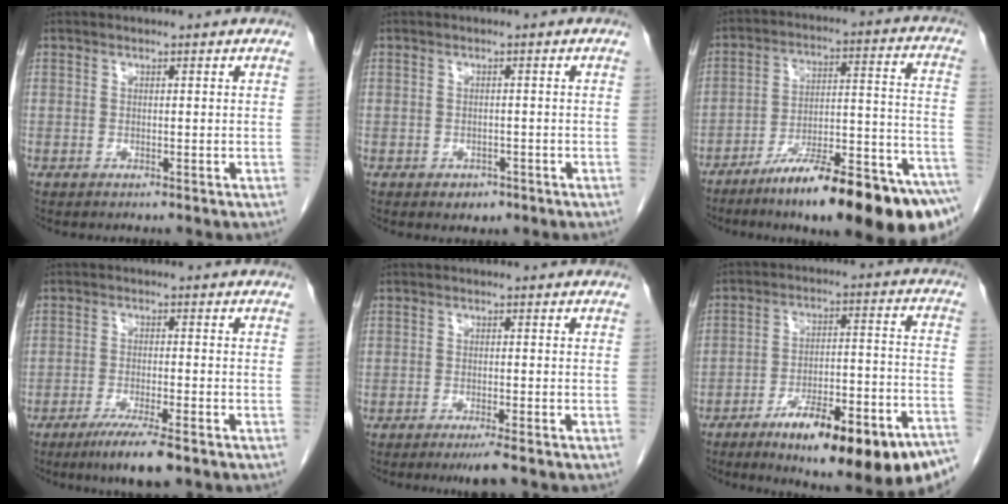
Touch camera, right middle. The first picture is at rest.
{"total": 1.9, "force": [-1.1, 1.4, 0.7], "torque": [-0.010, 0.003, -0.008]}
{"total": 22.3, "force": [-15.3, 2.0, 16.0], "torque": [-0.154, 0.026, -0.242]}
{"total": 7.0, "force": [-4.8, 0.4, 5.1], "torque": [-0.085, -0.016, -0.077]}
{"total": 3.4, "force": [-2.6, -0.1, 2.2], "torque": [-0.029, -0.006, -0.040]}
{"total": 20.5, "force": [-13.0, 3.7, 15.4], "torque": [-0.157, 0.024, -0.194]}